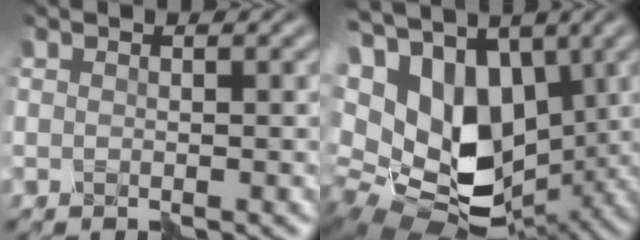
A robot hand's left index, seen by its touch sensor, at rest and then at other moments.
{"total": 18.2, "force": [1.9, 12.3, 13.3], "torque": [-0.274, -0.002, 0.077]}